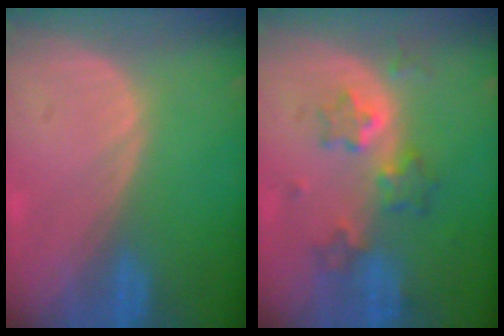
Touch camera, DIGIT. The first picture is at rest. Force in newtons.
{"total": 6.0, "press": 5.8, "slide": 1.7}